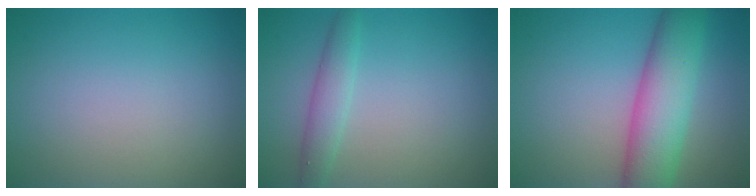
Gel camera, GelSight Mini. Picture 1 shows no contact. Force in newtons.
{"total": 2.3, "press": 2.3, "slide": 0.1}
{"total": 7.7, "press": 7.7, "slide": 0.3}